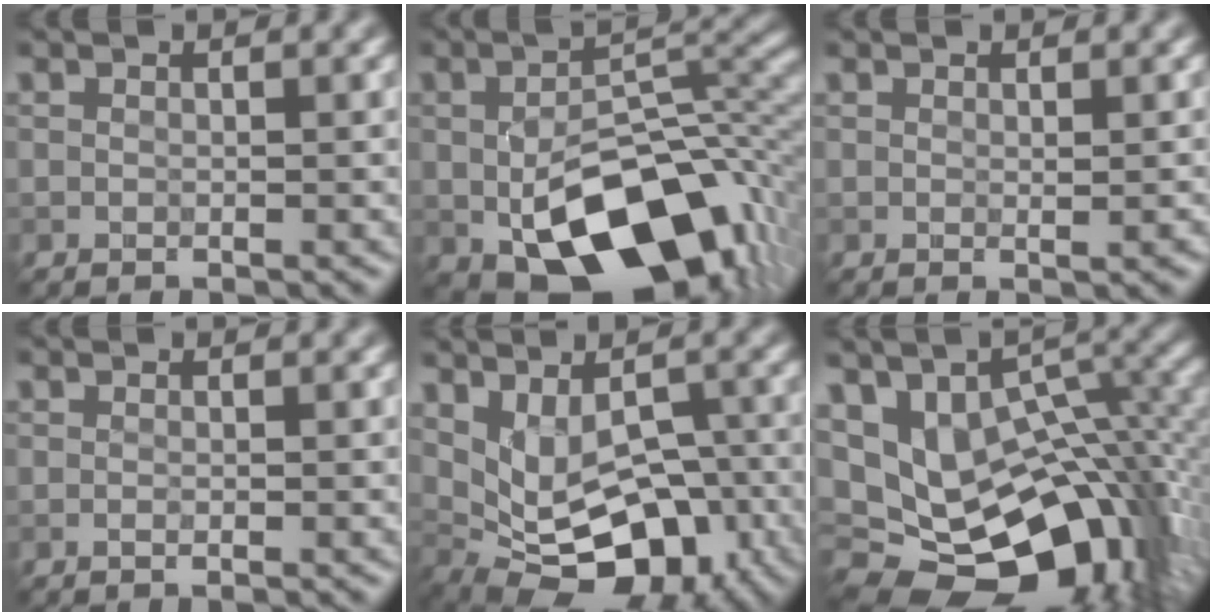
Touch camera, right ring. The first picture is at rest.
{"total": 14.1, "force": [-4.7, 7.7, 10.8], "torque": [-0.174, -0.010, -0.064]}
{"total": 0.9, "force": [0.4, 0.1, 0.9], "torque": [-0.009, -0.001, 0.005]}
{"total": 0.6, "force": [-0.3, 0.1, 0.5], "torque": [-0.002, 0.000, -0.008]}
{"total": 8.3, "force": [-1.6, 5.1, 6.3], "torque": [-0.087, -0.008, -0.002]}
{"total": 16.8, "force": [-4.0, 10.4, 12.6], "torque": [-0.197, -0.019, -0.017]}